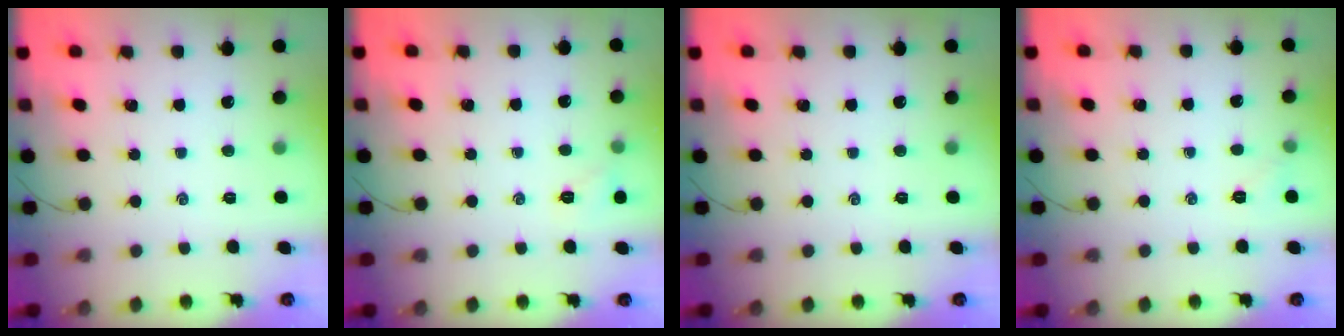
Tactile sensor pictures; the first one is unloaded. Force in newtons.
{"total": 4.9, "press": 4.7, "slide": 1.5}
{"total": 0.0}
{"total": 3.9, "press": 3.7, "slide": 1.1}